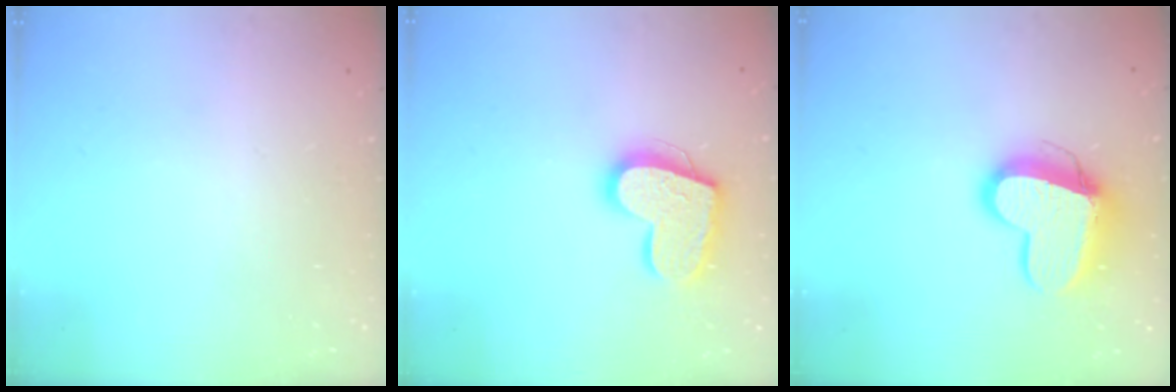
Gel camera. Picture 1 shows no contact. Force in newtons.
{"total": 16.9, "press": 16.9, "slide": 1.3}
{"total": 13.5, "press": 13.5, "slide": 1.1}